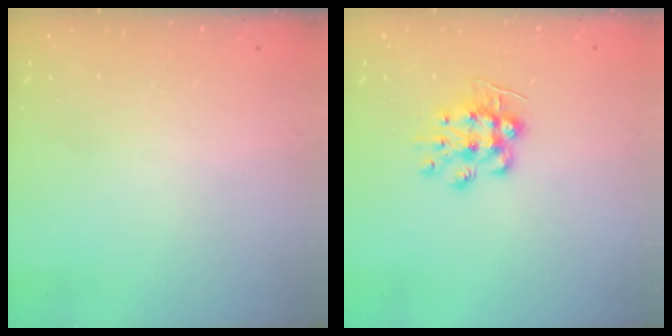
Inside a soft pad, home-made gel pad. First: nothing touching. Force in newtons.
{"total": 9.4, "press": 9.4, "slide": 0.6}